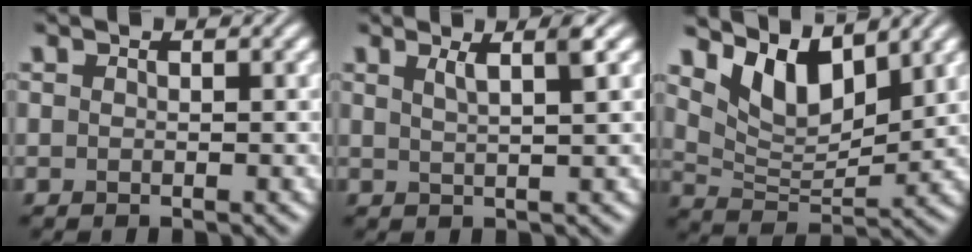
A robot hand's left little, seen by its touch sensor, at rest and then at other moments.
{"total": 2.7, "force": [1.3, 0.5, 2.2], "torque": [-0.025, 0.008, 0.018]}
{"total": 6.4, "force": [4.2, 2.7, 4.0], "torque": [-0.080, -0.007, 0.075]}